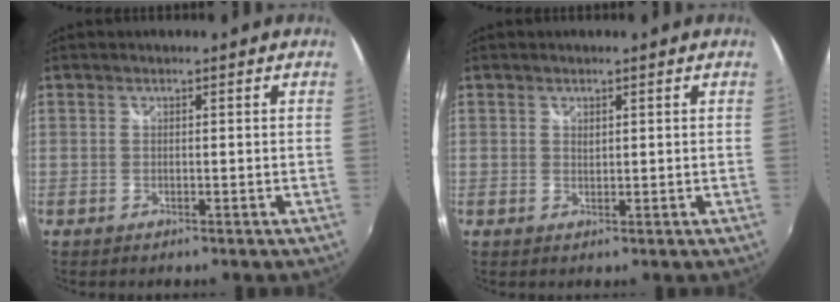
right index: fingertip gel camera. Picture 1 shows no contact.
{"total": 1.0, "force": [0.5, 0.6, 0.5], "torque": [-0.007, 0.001, 0.009]}